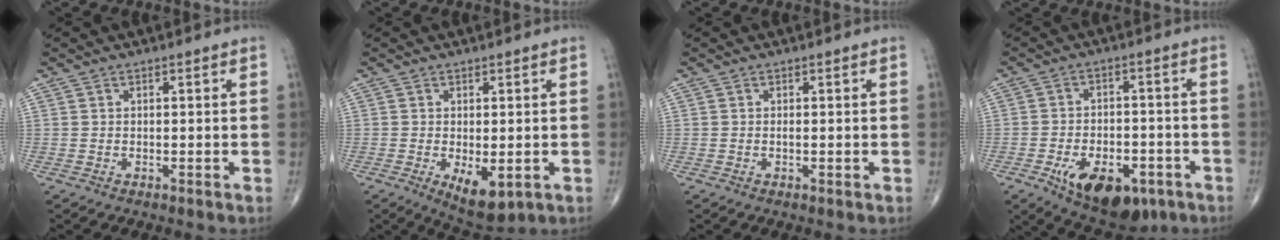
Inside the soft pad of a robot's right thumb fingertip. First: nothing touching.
{"total": 6.8, "force": [-1.9, 3.1, 5.7], "torque": [-0.084, -0.012, -0.015]}
{"total": 0.5, "force": [-0.1, 0.1, 0.5], "torque": [-0.009, -0.001, -0.002]}
{"total": 14.9, "force": [-7.2, 8.0, 10.3], "torque": [-0.134, 0.023, -0.097]}